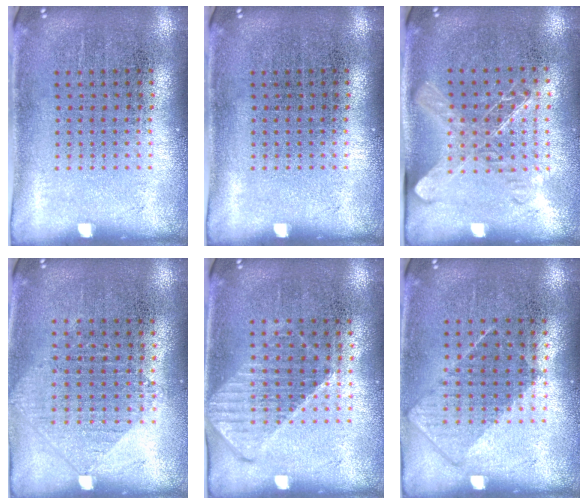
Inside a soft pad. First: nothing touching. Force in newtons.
{"total": 0.0}
{"total": 1.4, "press": 1.2, "slide": 0.7}
{"total": 0.9, "press": 0.9, "slide": 0.3}
{"total": 1.2, "press": 1.1, "slide": 0.4}
{"total": 0.9, "press": 0.7, "slide": 0.5}